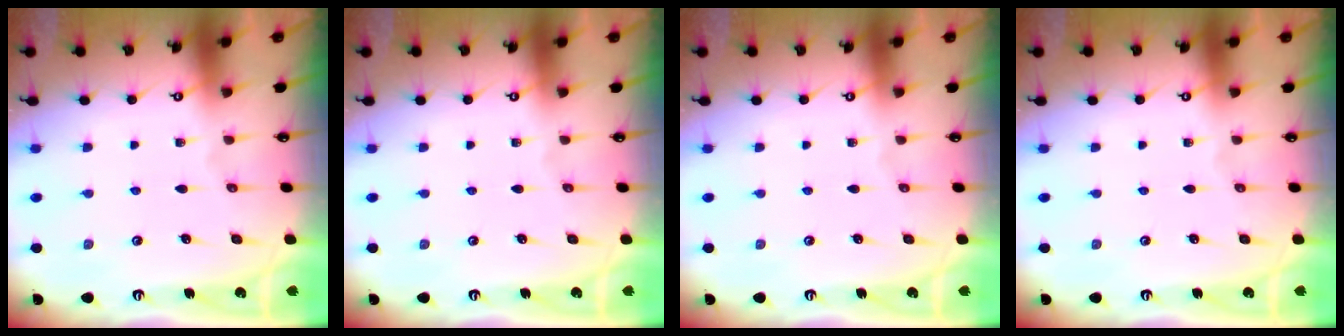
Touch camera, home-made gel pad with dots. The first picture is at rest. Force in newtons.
{"total": 0.0}
{"total": 0.0}
{"total": 0.0}